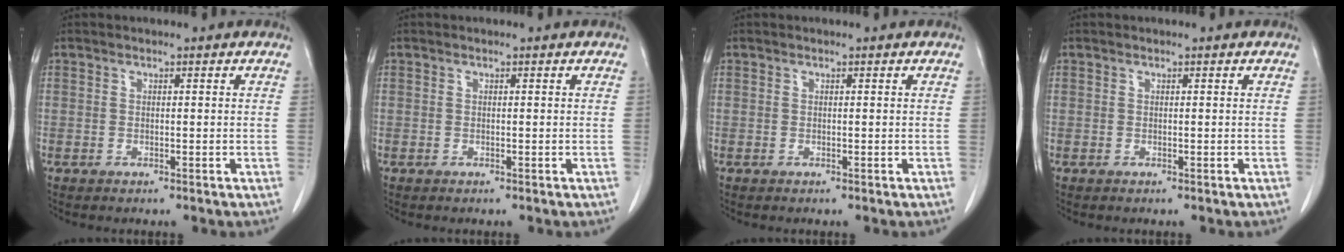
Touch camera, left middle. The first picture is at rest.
{"total": 0.0}
{"total": 0.0}
{"total": 0.0}